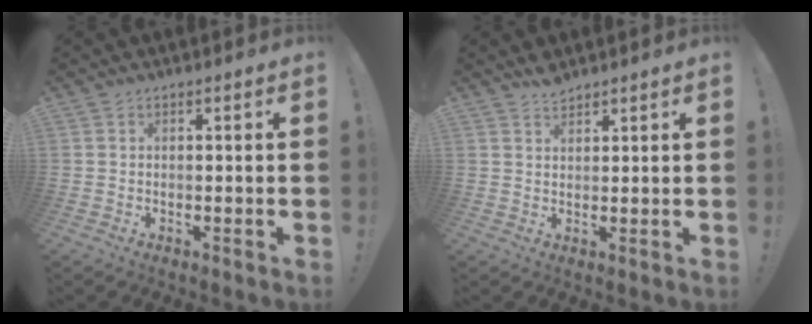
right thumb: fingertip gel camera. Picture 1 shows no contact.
{"total": 3.0, "force": [2.8, 0.8, 0.6], "torque": [0.007, -0.023, 0.049]}